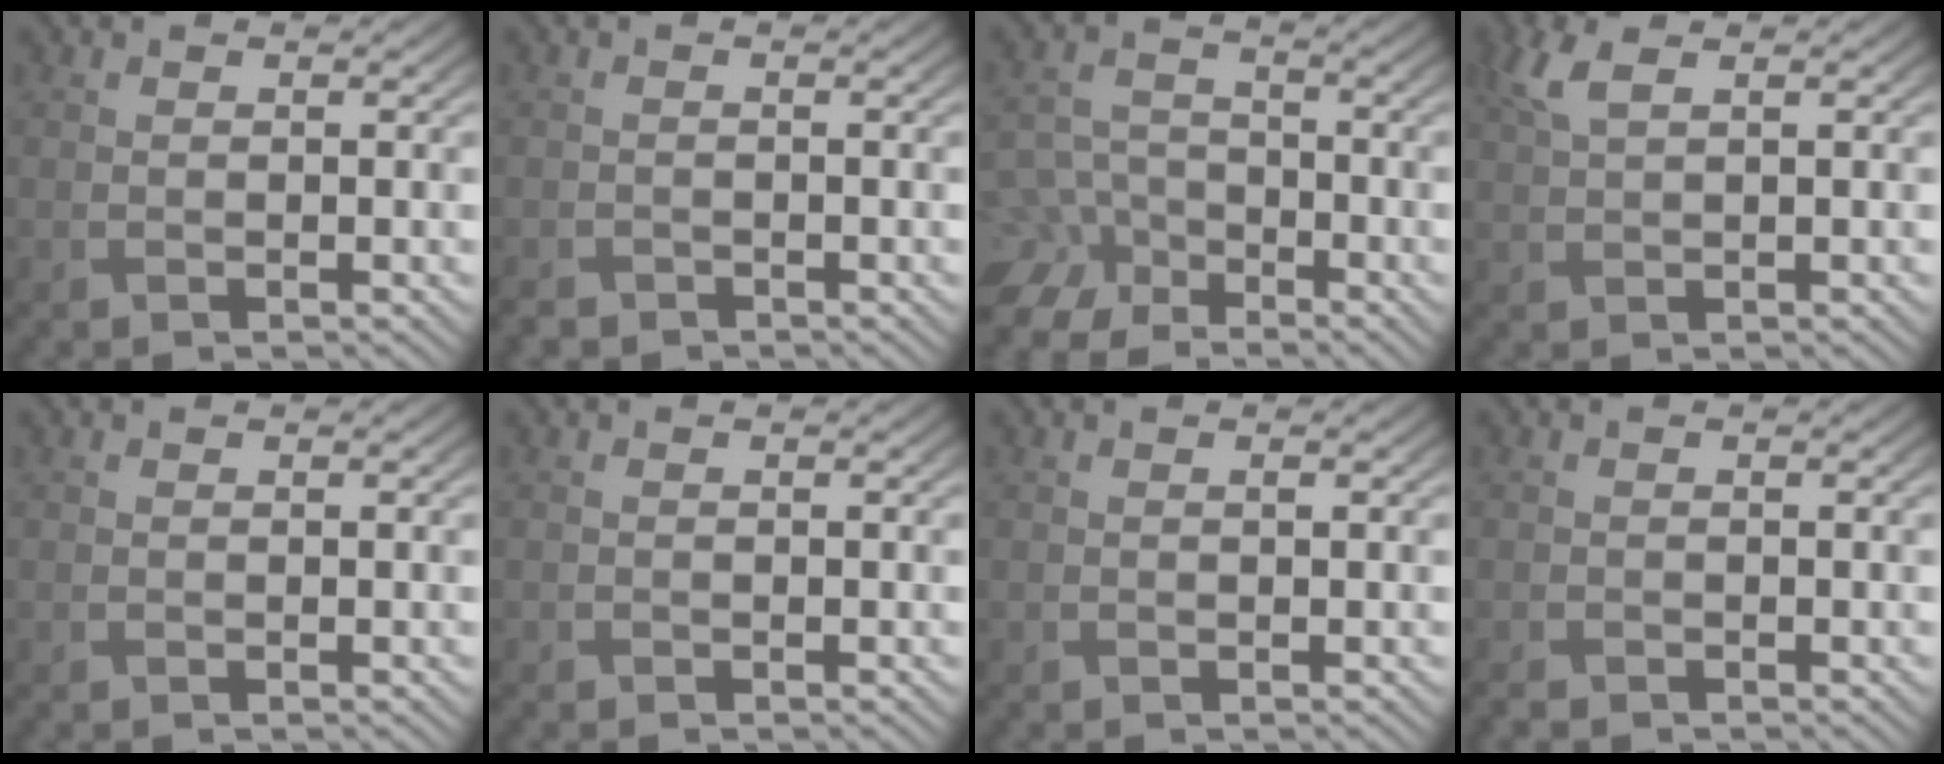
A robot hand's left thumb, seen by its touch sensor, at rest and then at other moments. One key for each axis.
{"total": 1.4, "fx": -1.3, "fy": 0.5, "fz": 0.2, "tx": -0.004, "ty": -0.004, "tz": -0.027}
{"total": 8.4, "fx": -6.1, "fy": 5.1, "fz": 2.7, "tx": -0.058, "ty": -0.015, "tz": -0.118}
{"total": 3.1, "fx": 1.5, "fy": 0.9, "fz": 2.5, "tx": -0.065, "ty": 0.010, "tz": 0.031}
{"total": 0.0}
{"total": 0.0}
{"total": 0.0}
{"total": 1.1, "fx": -1.0, "fy": 0.2, "fz": 0.2, "tx": -0.004, "ty": -0.004, "tz": -0.020}